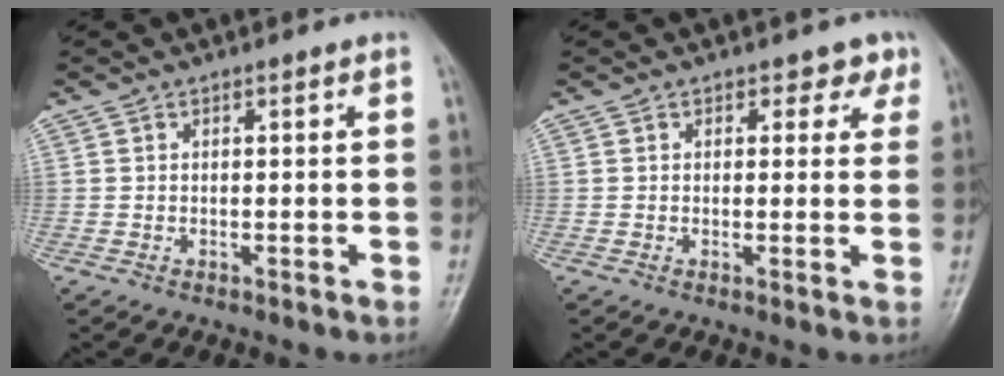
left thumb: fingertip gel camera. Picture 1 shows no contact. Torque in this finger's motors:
{"motor_torque": [-0.03, 0.04, -0.11, -0.06, 0.02]}